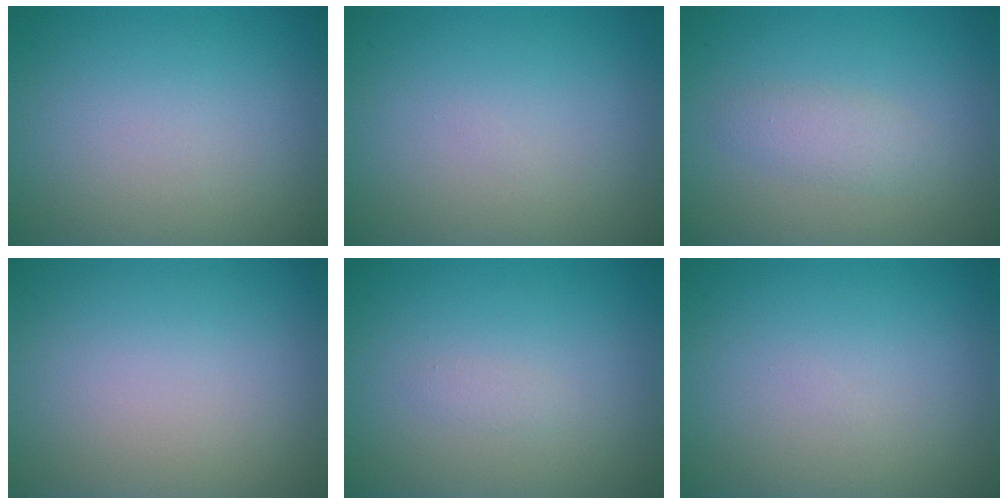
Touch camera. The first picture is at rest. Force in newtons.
{"total": 0.0}
{"total": 1.8, "press": 1.8, "slide": 0.0}
{"total": 0.0}
{"total": 0.6, "press": 0.6, "slide": 0.0}
{"total": 0.0}